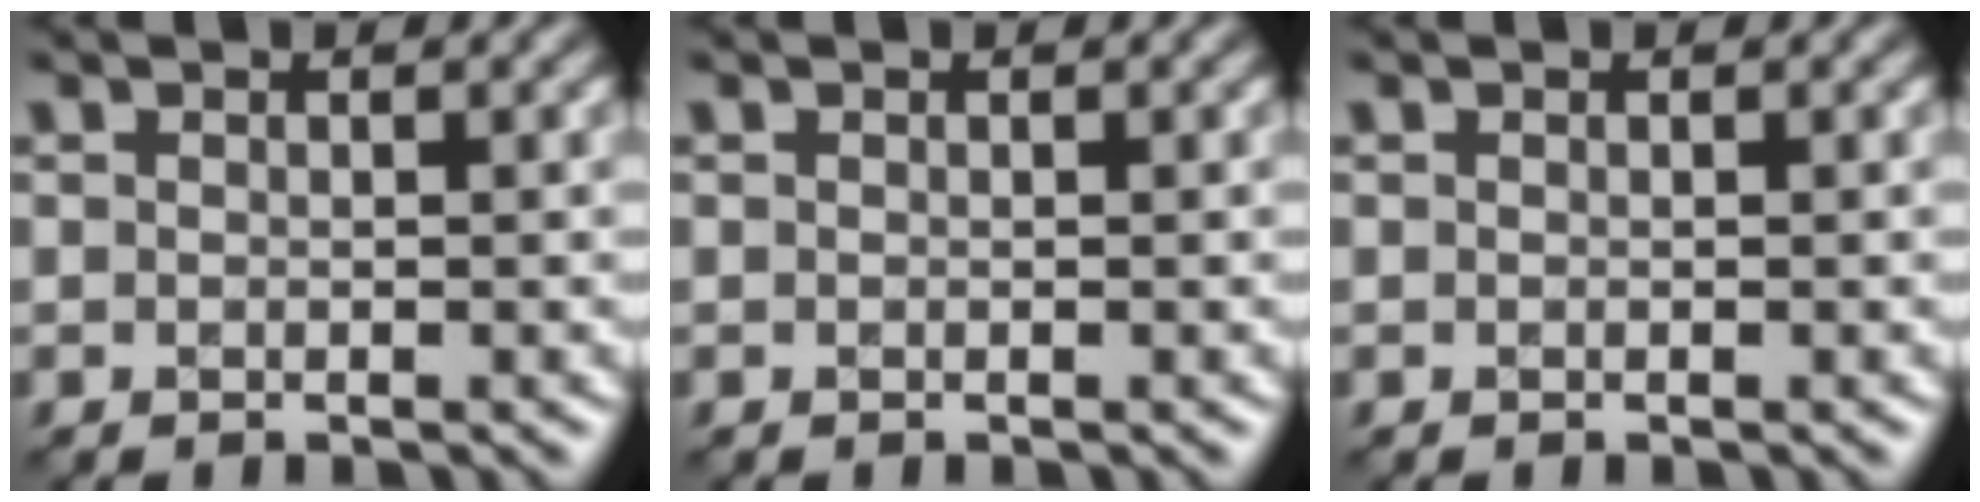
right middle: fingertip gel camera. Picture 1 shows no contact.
{"total": 0.0}
{"total": 0.0}